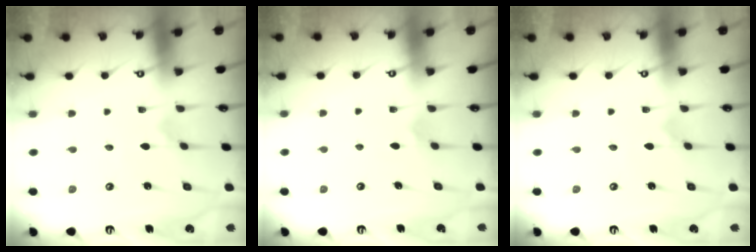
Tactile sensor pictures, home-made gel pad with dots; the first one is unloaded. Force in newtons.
{"total": 3.9, "press": 3.9, "slide": 0.3}
{"total": 0.0}